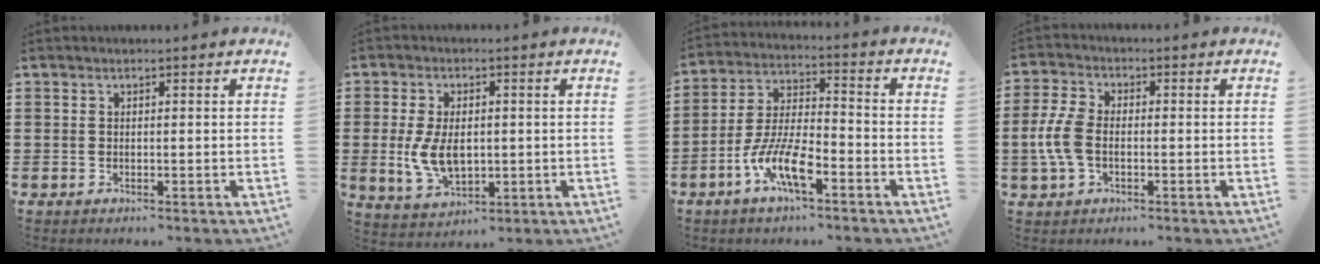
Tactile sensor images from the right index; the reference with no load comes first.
{"total": 6.7, "force": [-0.4, 4.0, 5.4], "torque": [-0.127, -0.001, -0.011]}
{"total": 9.0, "force": [-5.0, 2.7, 7.0], "torque": [-0.166, -0.006, -0.099]}
{"total": 5.9, "force": [-1.1, 3.4, 4.7], "torque": [-0.128, -0.008, -0.029]}